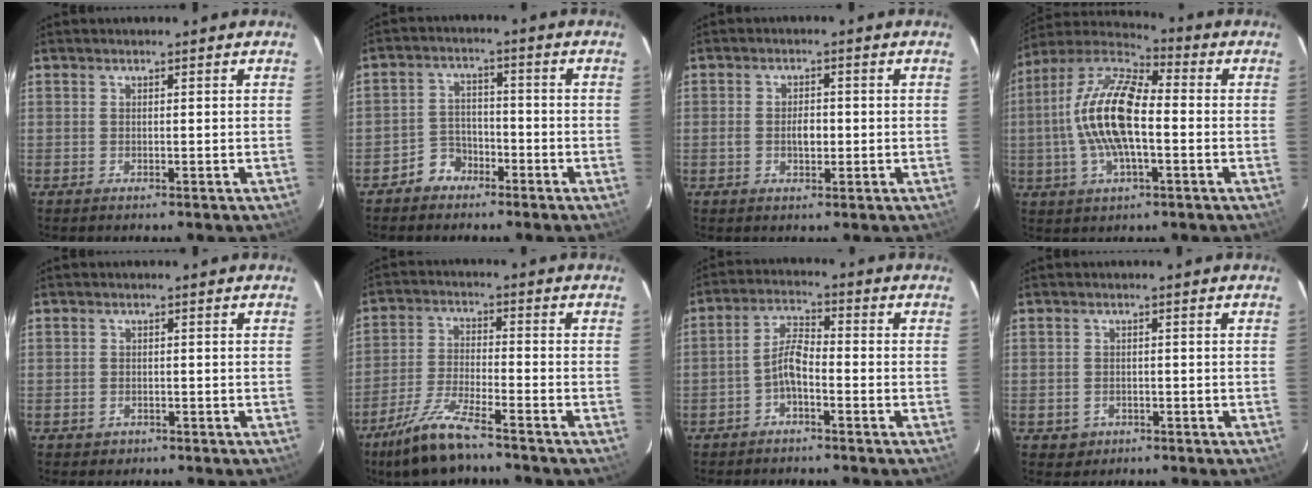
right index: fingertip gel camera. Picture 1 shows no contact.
{"total": 5.0, "force": [-3.5, 3.6, 0.3], "torque": [-0.011, 0.022, -0.062]}
{"total": 3.0, "force": [-0.4, 1.6, 2.5], "torque": [-0.048, 0.004, -0.006]}
{"total": 16.0, "force": [-1.3, 6.2, 14.7], "torque": [-0.290, 0.010, -0.034]}
{"total": 1.8, "force": [-0.9, 1.6, 0.3], "torque": [-0.007, 0.001, -0.009]}
{"total": 10.4, "force": [-7.9, 1.9, 6.5], "torque": [-0.145, -0.014, -0.151]}
{"total": 4.4, "force": [-2.3, 1.3, 3.6], "torque": [-0.078, 0.015, -0.045]}
{"total": 2.7, "force": [-1.1, 2.5, 0.5], "torque": [-0.016, 0.002, -0.009]}